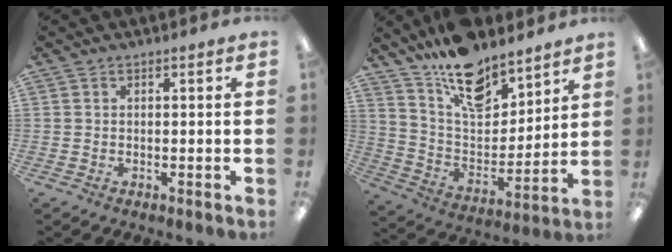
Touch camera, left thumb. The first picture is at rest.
{"total": 16.0, "force": [12.8, 7.0, 6.7], "torque": [-0.124, -0.087, 0.229]}